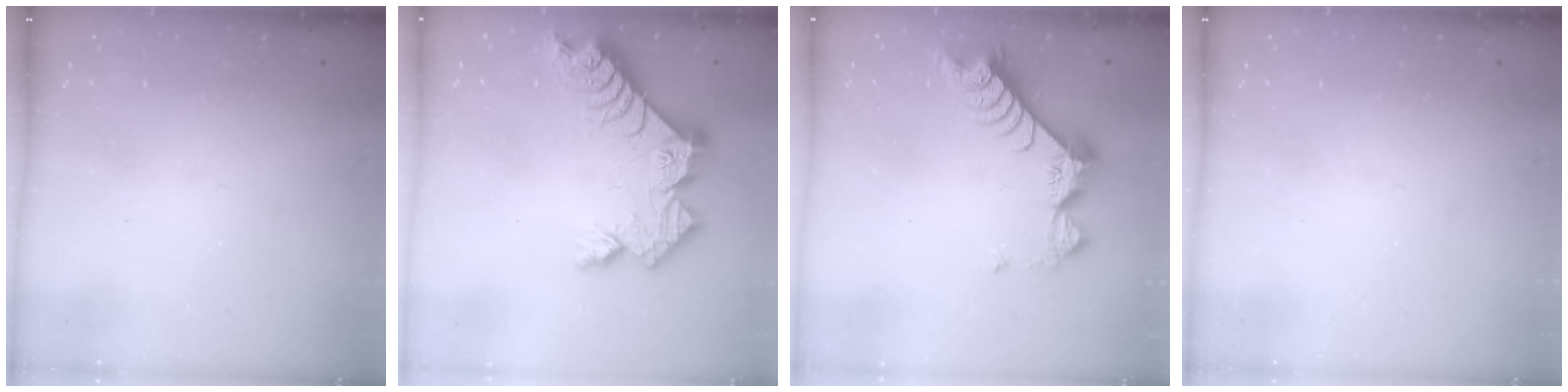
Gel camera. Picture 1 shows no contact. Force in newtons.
{"total": 11.2, "press": 11.2, "slide": 0.8}
{"total": 9.1, "press": 9.1, "slide": 0.6}
{"total": 0.0}